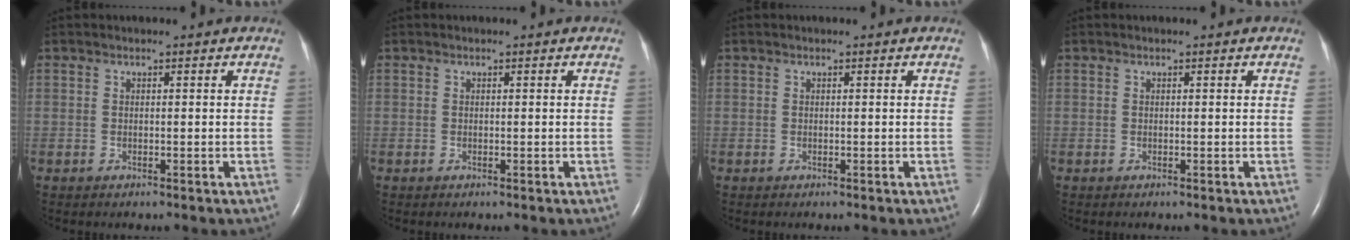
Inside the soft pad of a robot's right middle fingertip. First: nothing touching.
{"total": 0.0}
{"total": 0.0}
{"total": 0.0}